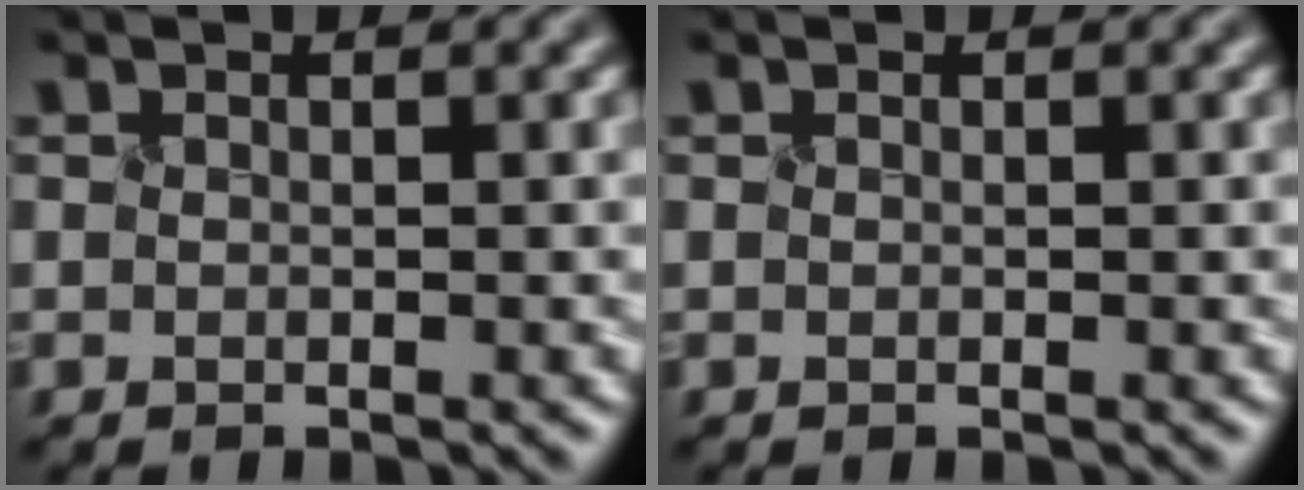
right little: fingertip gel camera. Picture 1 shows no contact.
{"total": 0.0}